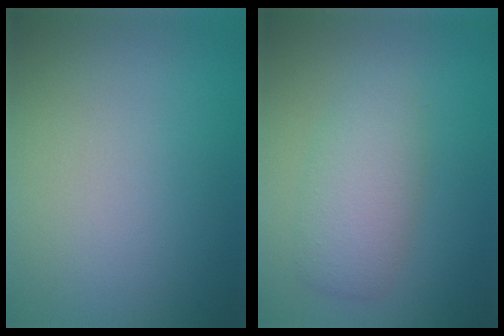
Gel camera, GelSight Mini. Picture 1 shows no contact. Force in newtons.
{"total": 3.8, "press": 3.8, "slide": 0.2}